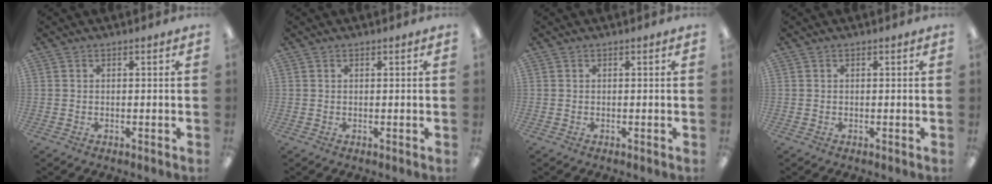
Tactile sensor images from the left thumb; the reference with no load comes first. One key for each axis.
{"total": 0.0}
{"total": 0.0}
{"total": 0.0}